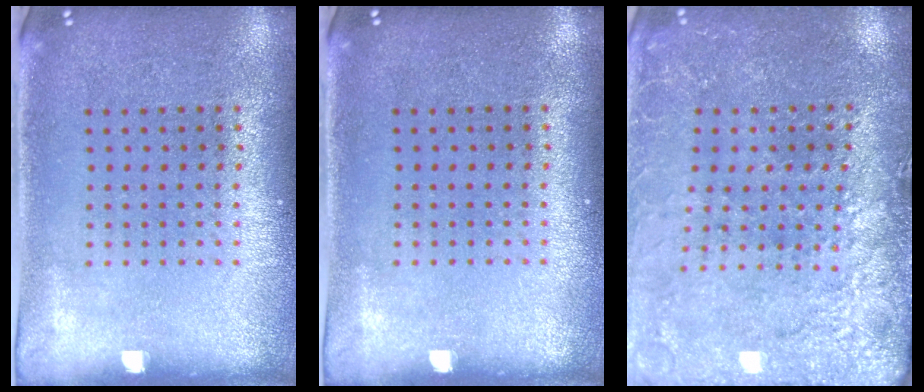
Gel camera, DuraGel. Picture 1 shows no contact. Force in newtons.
{"total": 0.0}
{"total": 2.9, "press": 2.9, "slide": 0.3}